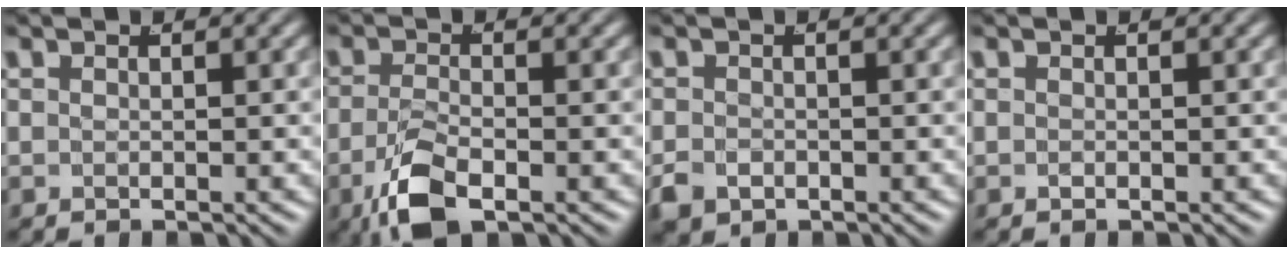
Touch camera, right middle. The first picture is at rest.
{"total": 4.7, "force": [-2.7, 1.6, 3.5], "torque": [-0.073, -0.015, -0.036]}
{"total": 2.5, "force": [-1.5, 1.7, 1.0], "torque": [-0.030, -0.021, -0.016]}
{"total": 0.0}